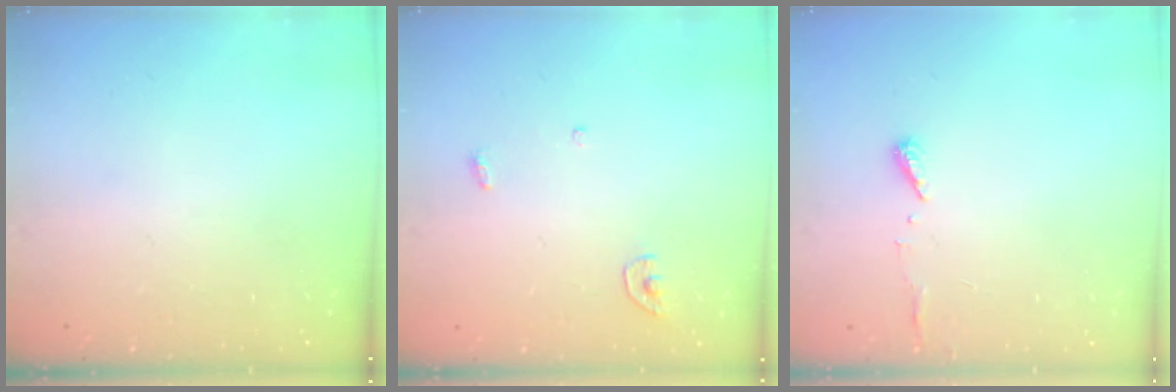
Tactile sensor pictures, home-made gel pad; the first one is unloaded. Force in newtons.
{"total": 3.4, "press": 3.4, "slide": 0.3}
{"total": 6.3, "press": 6.3, "slide": 0.5}